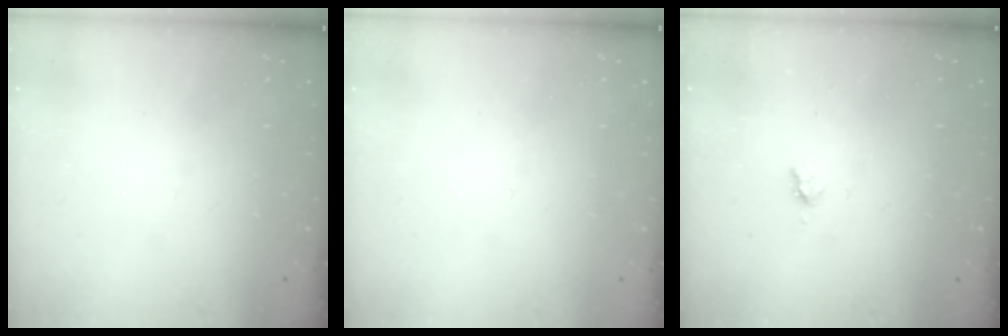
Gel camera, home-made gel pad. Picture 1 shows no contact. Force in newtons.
{"total": 0.0}
{"total": 2.4, "press": 2.4, "slide": 0.4}